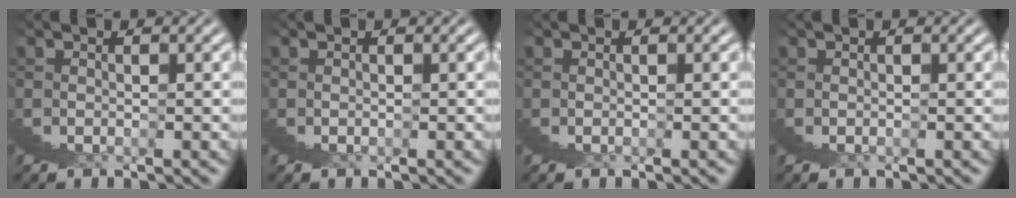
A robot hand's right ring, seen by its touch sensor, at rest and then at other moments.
{"total": 0.0}
{"total": 0.0}
{"total": 0.0}